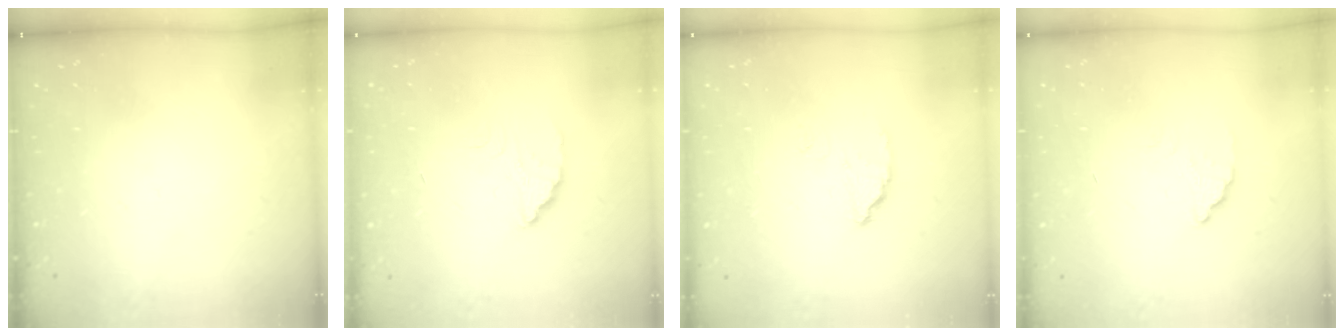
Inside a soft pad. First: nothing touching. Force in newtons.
{"total": 2.2, "press": 2.2, "slide": 0.1}
{"total": 2.5, "press": 2.5, "slide": 0.2}
{"total": 1.5, "press": 1.5, "slide": 0.1}